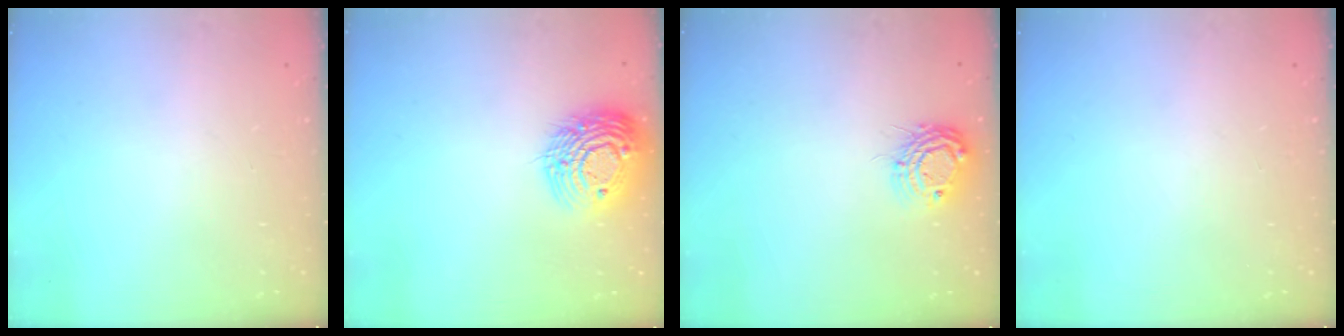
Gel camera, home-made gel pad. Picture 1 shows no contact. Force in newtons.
{"total": 16.4, "press": 16.3, "slide": 1.4}
{"total": 9.2, "press": 9.2, "slide": 0.7}
{"total": 0.0}